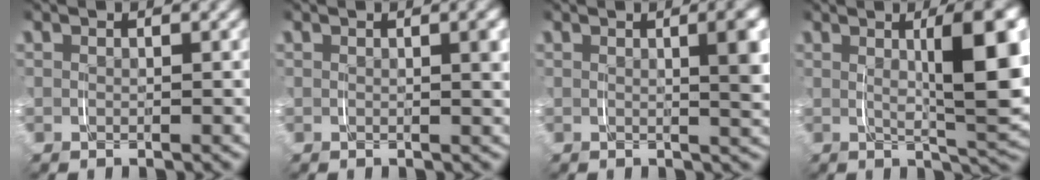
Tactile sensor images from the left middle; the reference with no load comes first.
{"total": 1.1, "force": [0.3, -0.1, 1.1], "torque": [-0.013, 0.003, 0.004]}
{"total": 3.4, "force": [0.7, 0.5, 3.3], "torque": [-0.041, 0.003, 0.010]}
{"total": 8.3, "force": [1.5, 2.1, 7.9], "torque": [-0.102, 0.010, 0.025]}